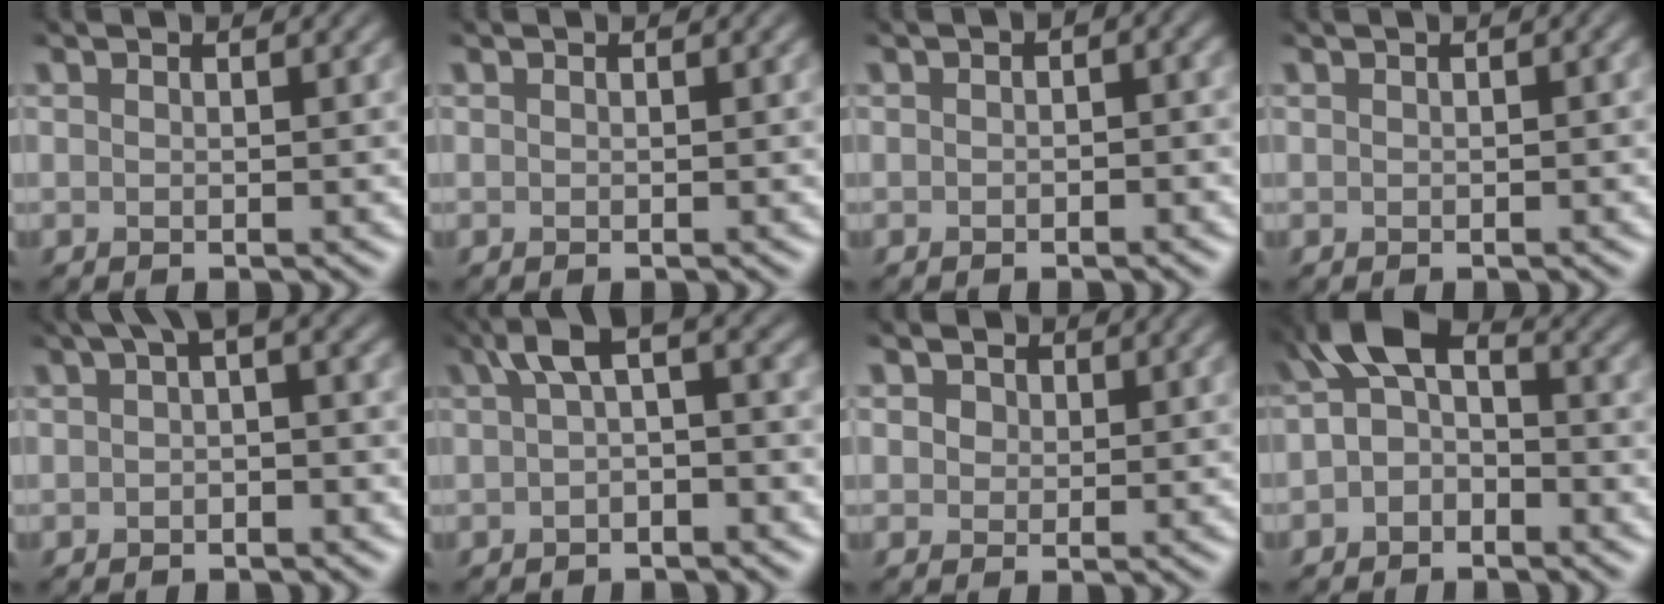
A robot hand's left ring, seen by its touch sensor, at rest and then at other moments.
{"total": 0.0}
{"total": 3.1, "force": [0.8, 1.6, 2.6], "torque": [-0.031, 0.015, 0.003]}
{"total": 1.0, "force": [0.3, 0.4, 0.9], "torque": [-0.011, 0.002, 0.005]}
{"total": 3.5, "force": [0.5, 1.5, 3.1], "torque": [-0.051, 0.014, 0.007]}
{"total": 4.3, "force": [0.1, 1.8, 3.9], "torque": [-0.069, 0.013, 0.002]}
{"total": 2.0, "force": [0.6, 1.8, 0.7], "torque": [-0.030, -0.005, 0.014]}
{"total": 4.6, "force": [-1.2, 3.0, 3.2], "torque": [-0.052, 0.016, -0.032]}